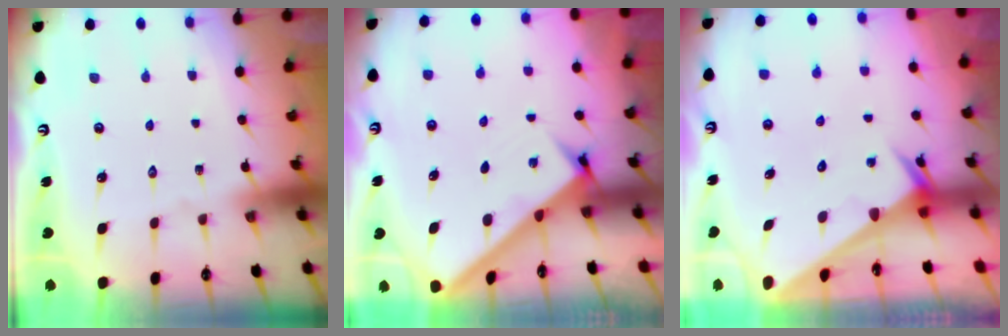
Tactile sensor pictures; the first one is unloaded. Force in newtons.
{"total": 3.2, "press": 3.1, "slide": 0.4}
{"total": 2.5, "press": 2.5, "slide": 0.1}